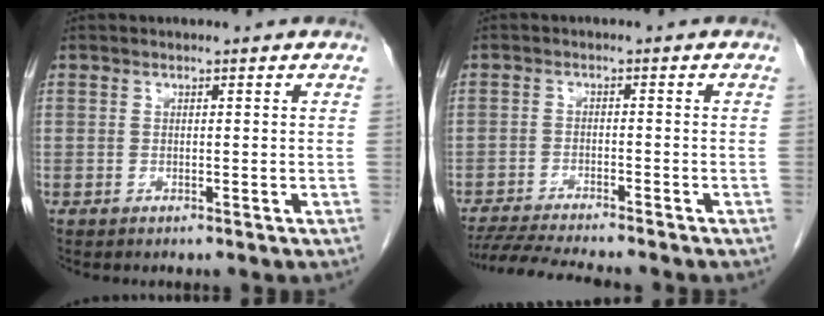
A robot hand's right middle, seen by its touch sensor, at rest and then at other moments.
{"total": 9.6, "force": [-8.7, 0.2, 4.1], "torque": [-0.066, -0.015, -0.140]}